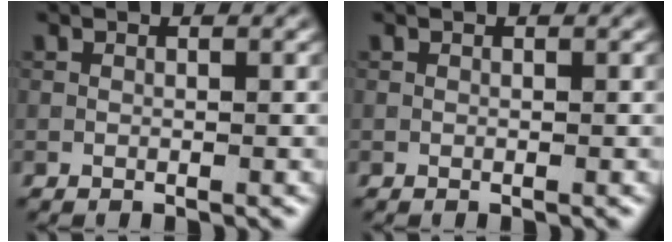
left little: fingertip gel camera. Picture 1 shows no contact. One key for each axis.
{"total": 0.0}